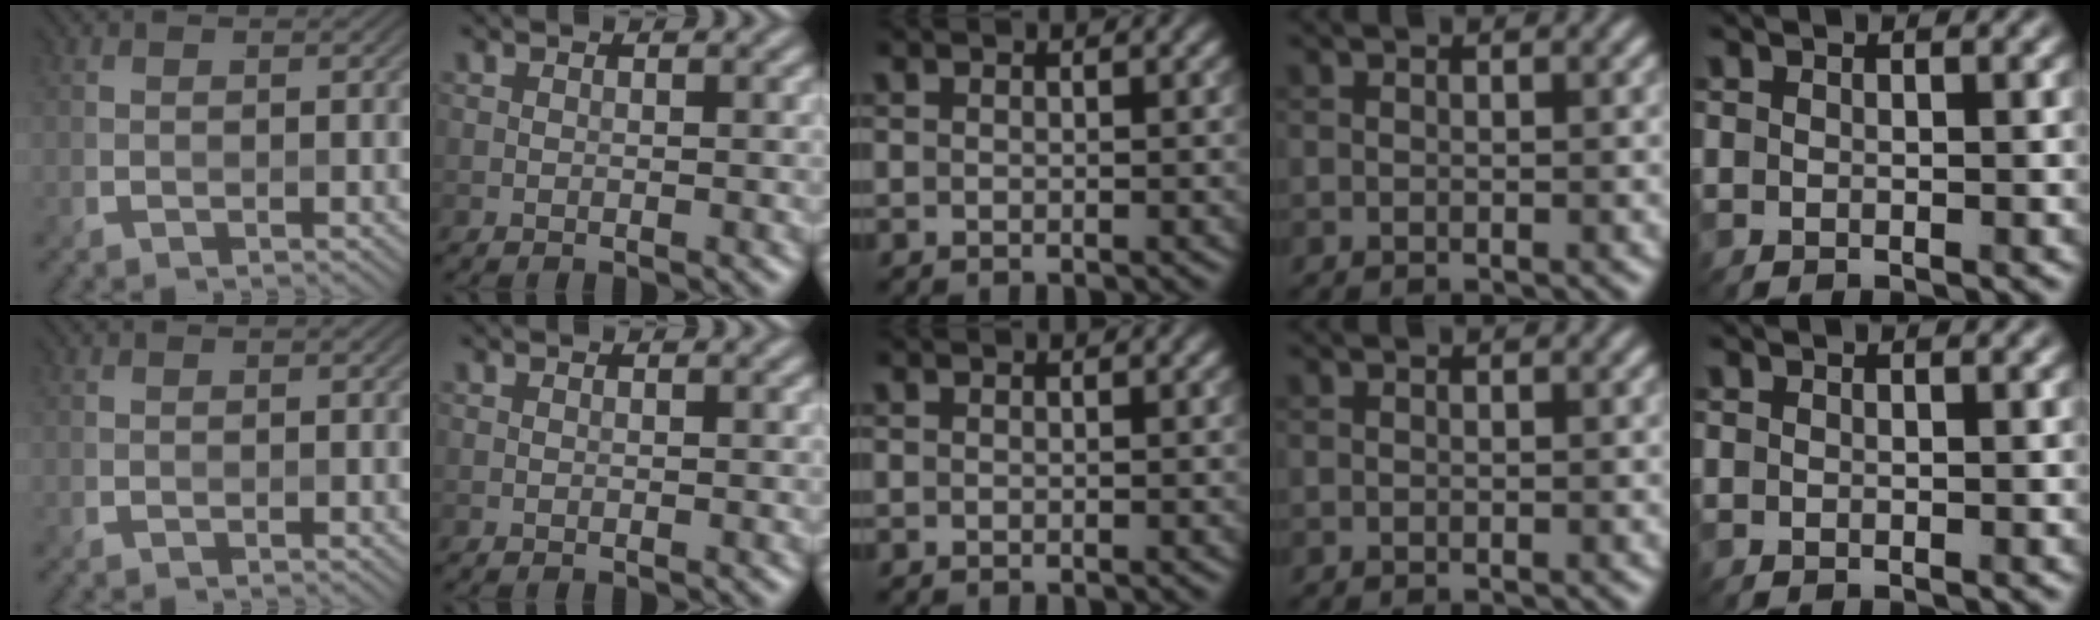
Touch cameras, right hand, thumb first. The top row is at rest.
{}